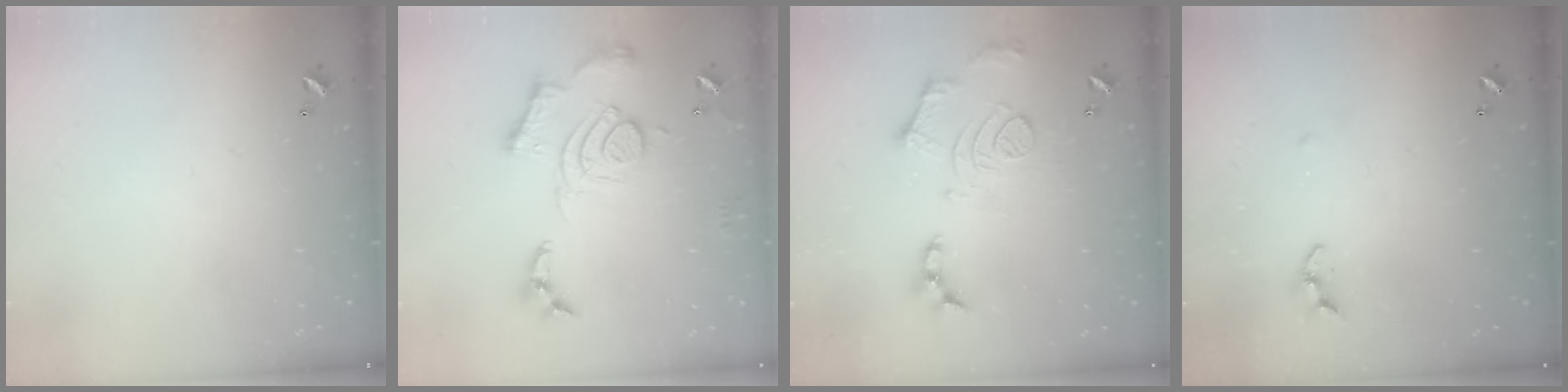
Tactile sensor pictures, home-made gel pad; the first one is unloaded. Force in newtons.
{"total": 16.5, "press": 16.4, "slide": 1.7}
{"total": 13.2, "press": 13.2, "slide": 1.2}
{"total": 4.3, "press": 4.3, "slide": 0.4}